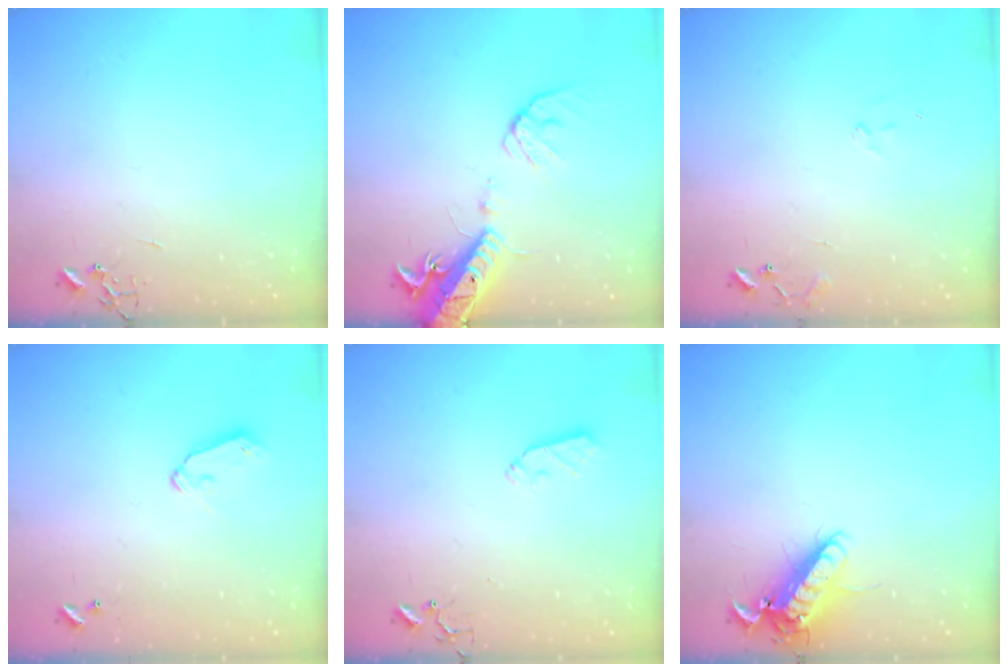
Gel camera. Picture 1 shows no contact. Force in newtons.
{"total": 16.0, "press": 15.7, "slide": 3.3}
{"total": 7.6, "press": 7.6, "slide": 0.7}
{"total": 6.2, "press": 6.2, "slide": 0.6}
{"total": 5.5, "press": 5.5, "slide": 0.4}
{"total": 12.5, "press": 12.3, "slide": 2.1}